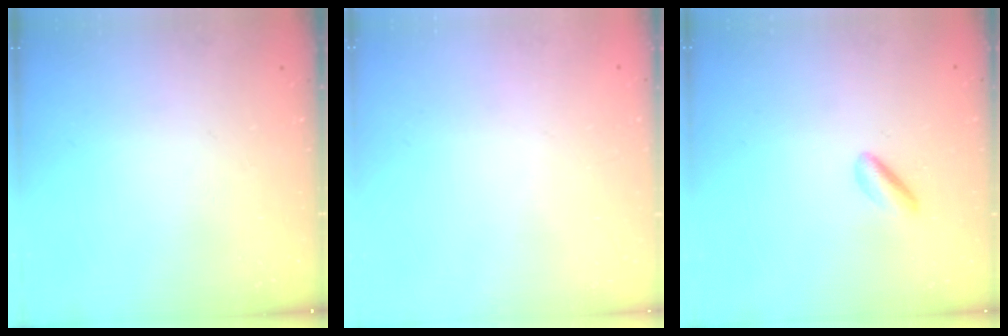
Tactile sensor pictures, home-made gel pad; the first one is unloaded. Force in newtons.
{"total": 2.2, "press": 2.2, "slide": 0.1}
{"total": 2.6, "press": 2.4, "slide": 0.9}